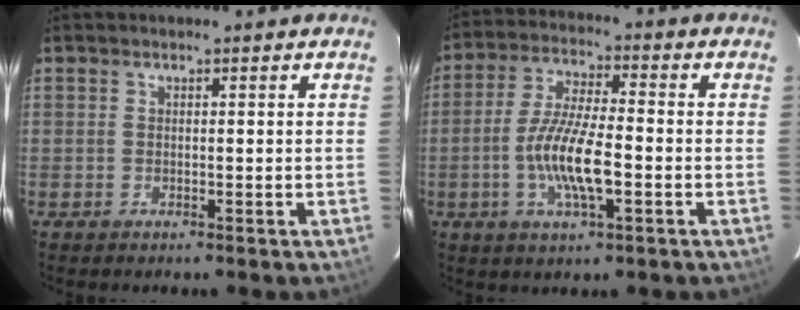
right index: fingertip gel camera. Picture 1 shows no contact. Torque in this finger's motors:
{"motor_torque": [1.19, -0.43, 0.74, 0.21]}